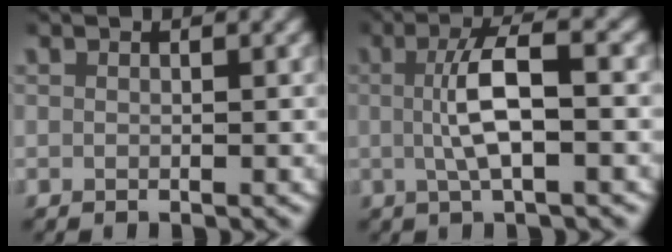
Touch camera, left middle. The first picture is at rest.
{"total": 4.1, "force": [0.0, 0.8, 4.0], "torque": [-0.077, 0.011, -0.002]}